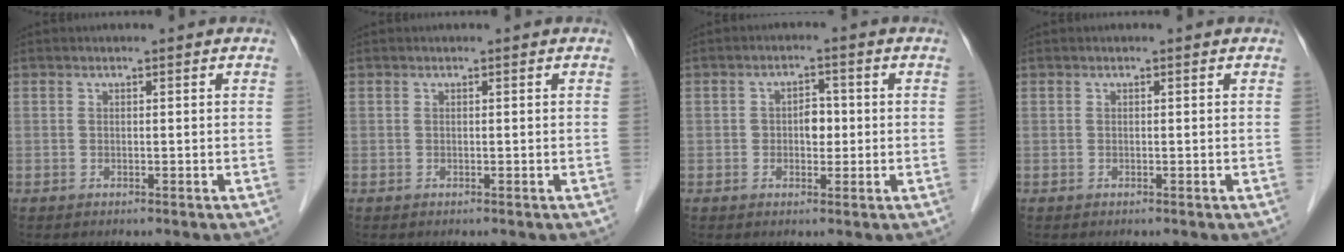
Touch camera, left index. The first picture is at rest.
{"total": 0.0}
{"total": 3.1, "force": [-0.2, 2.0, 2.3], "torque": [-0.035, 0.010, -0.003]}
{"total": 0.0}